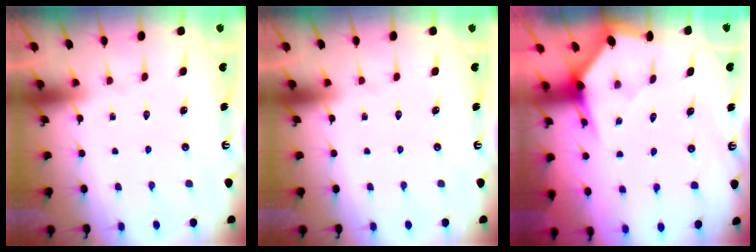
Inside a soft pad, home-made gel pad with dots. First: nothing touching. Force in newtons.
{"total": 0.0}
{"total": 2.8, "press": 2.8, "slide": 0.2}